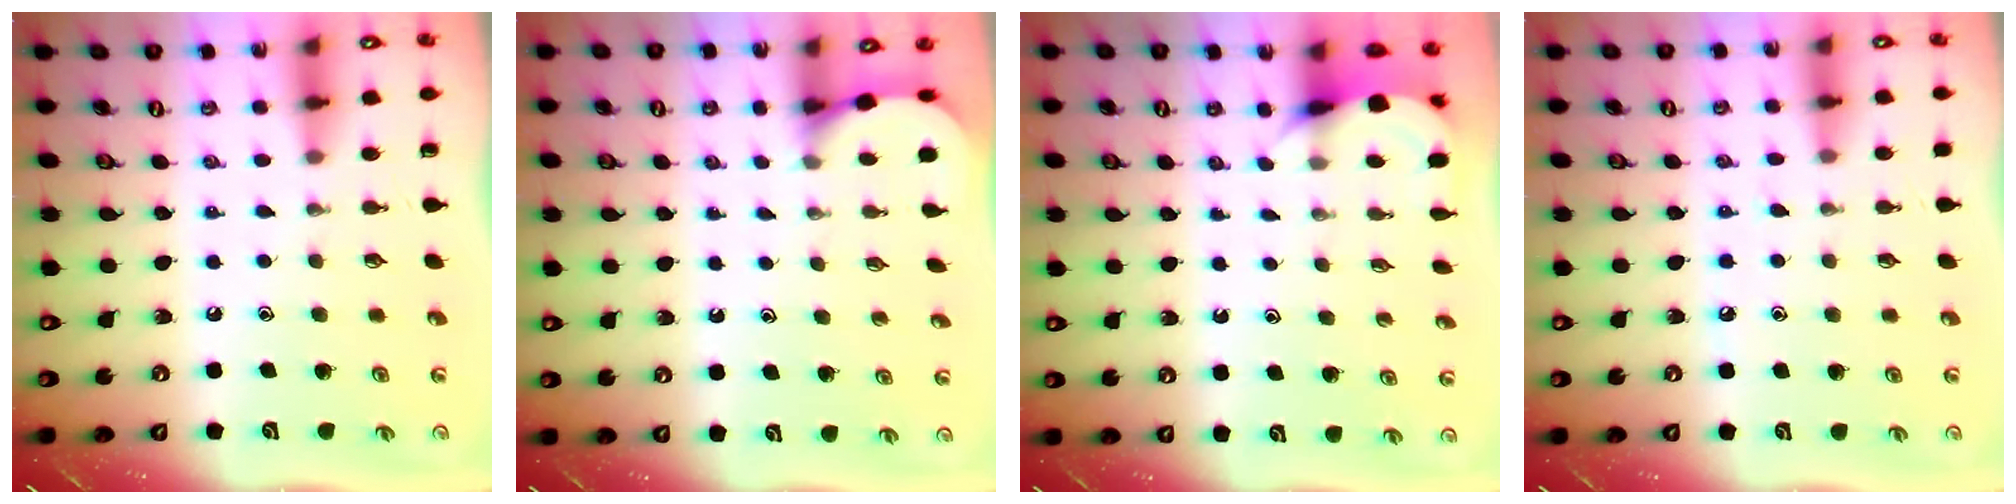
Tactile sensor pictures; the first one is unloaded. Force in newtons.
{"total": 1.9, "press": 1.9, "slide": 0.2}
{"total": 4.2, "press": 4.2, "slide": 0.4}
{"total": 6.8, "press": 6.7, "slide": 0.8}